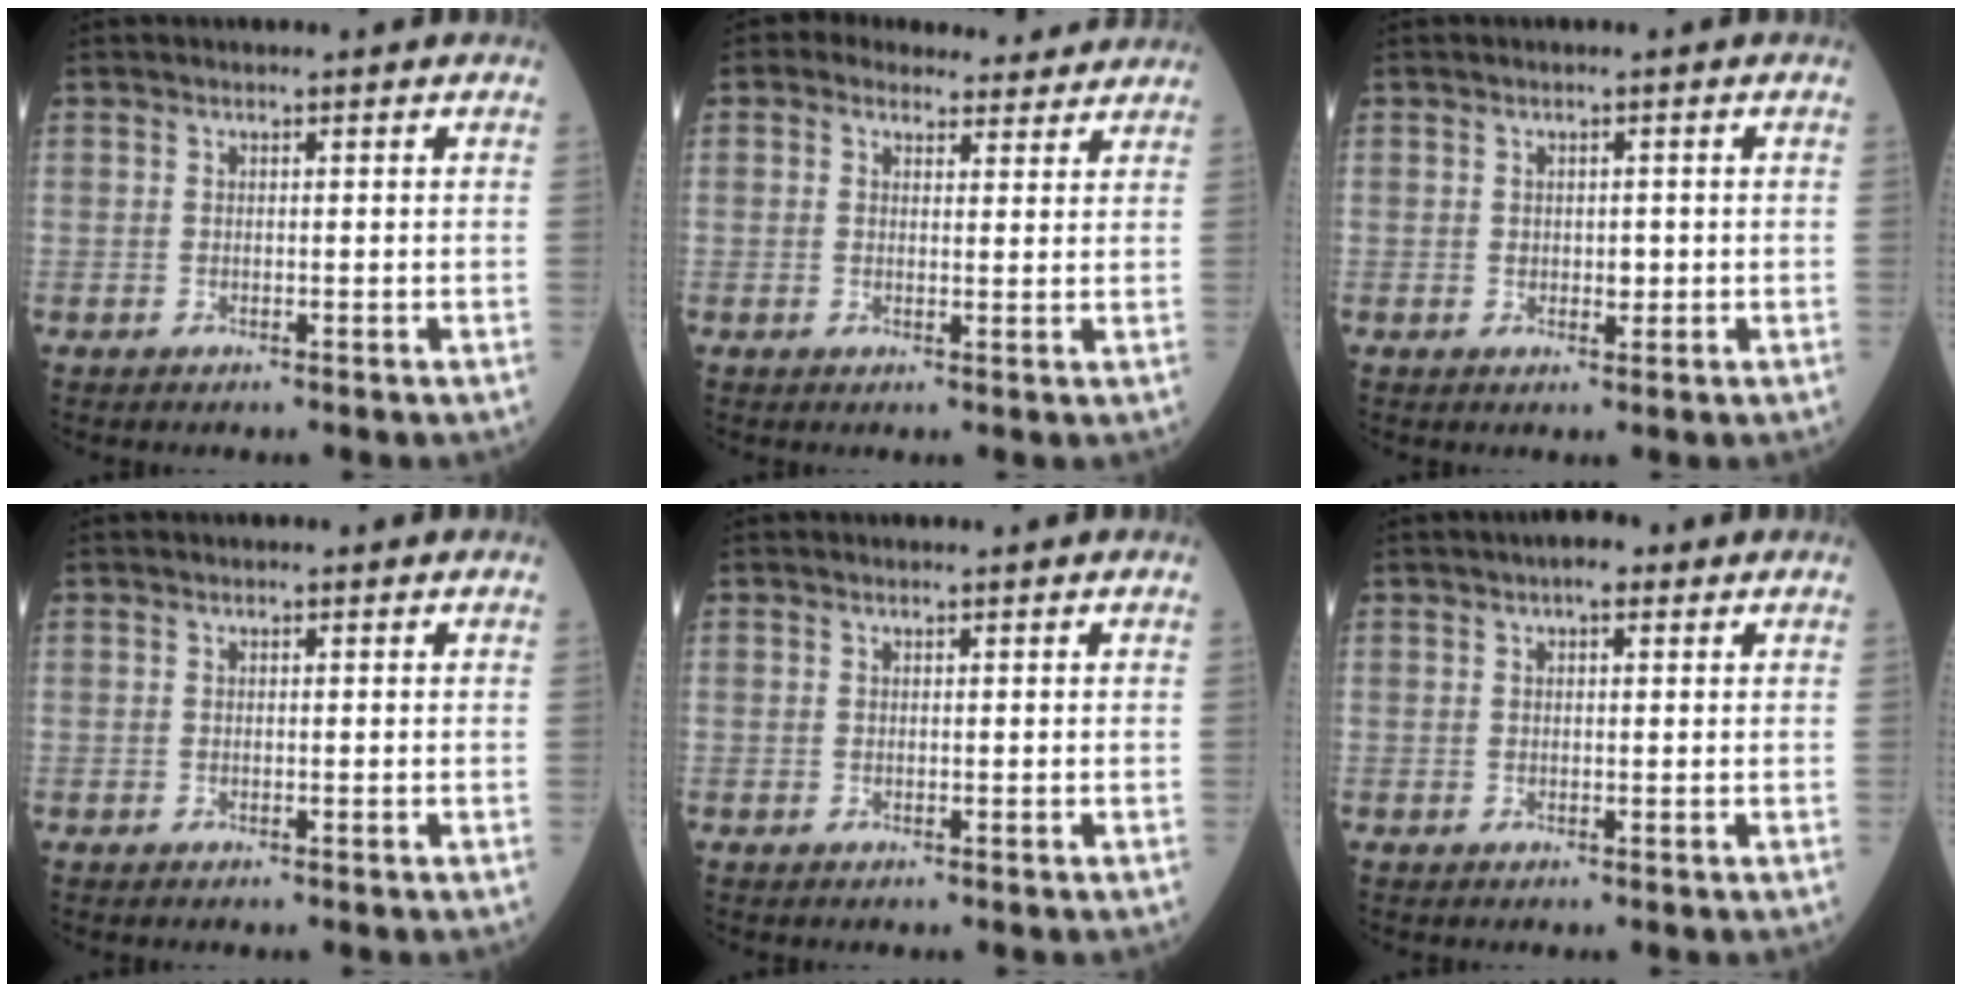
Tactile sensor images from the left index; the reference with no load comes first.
{"total": 6.5, "force": [5.8, 2.9, 0.9], "torque": [0.000, 0.014, 0.062]}
{"total": 1.4, "force": [-0.2, 1.0, 1.0], "torque": [-0.011, -0.003, -0.003]}
{"total": 0.0}
{"total": 0.0}
{"total": 2.4, "force": [1.3, 0.9, 1.8], "torque": [-0.024, 0.007, 0.013]}